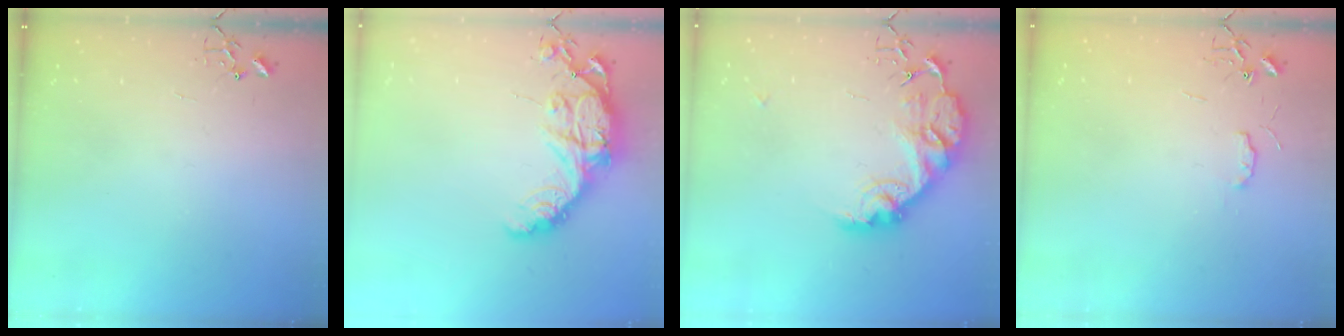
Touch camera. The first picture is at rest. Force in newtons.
{"total": 14.7, "press": 14.6, "slide": 0.7}
{"total": 15.4, "press": 15.4, "slide": 1.1}
{"total": 4.9, "press": 4.9, "slide": 0.7}